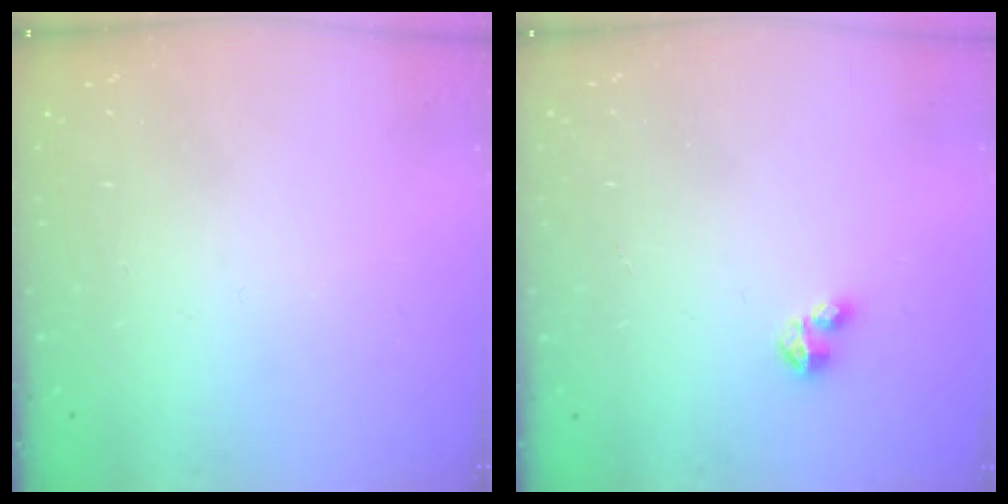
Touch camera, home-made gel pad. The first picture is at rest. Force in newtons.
{"total": 2.1, "press": 2.1, "slide": 0.2}